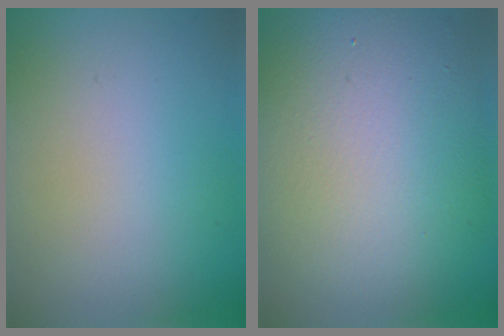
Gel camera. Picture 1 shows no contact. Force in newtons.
{"total": 11.1, "press": 11.0, "slide": 0.6}